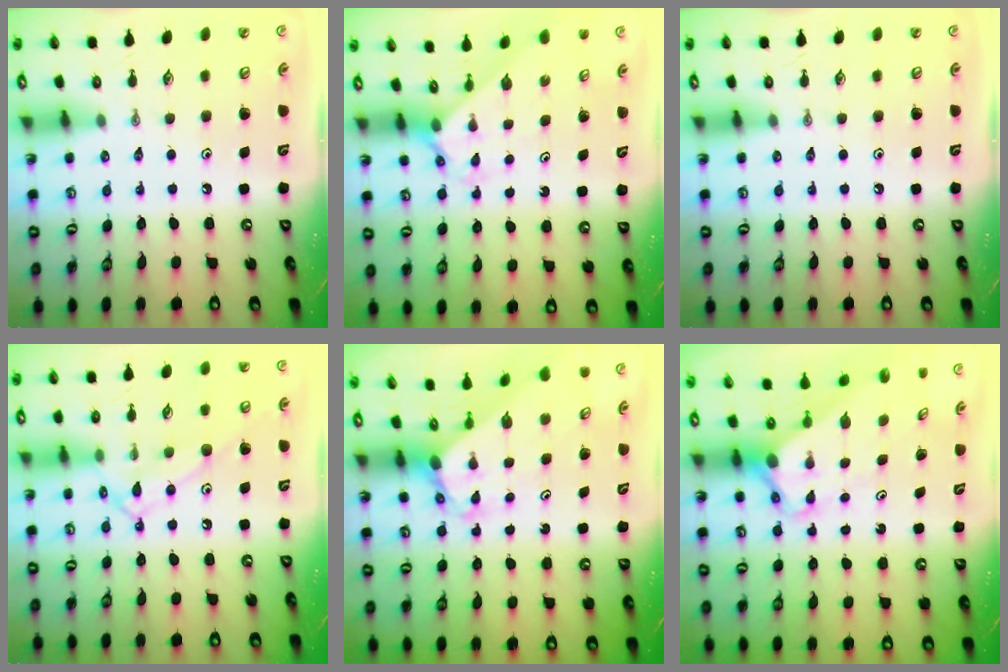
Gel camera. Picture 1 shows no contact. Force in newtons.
{"total": 2.4, "press": 2.4, "slide": 0.2}
{"total": 0.0}
{"total": 11.4, "press": 11.4, "slide": 0.8}
{"total": 3.2, "press": 3.2, "slide": 0.3}
{"total": 3.2, "press": 3.2, "slide": 0.2}